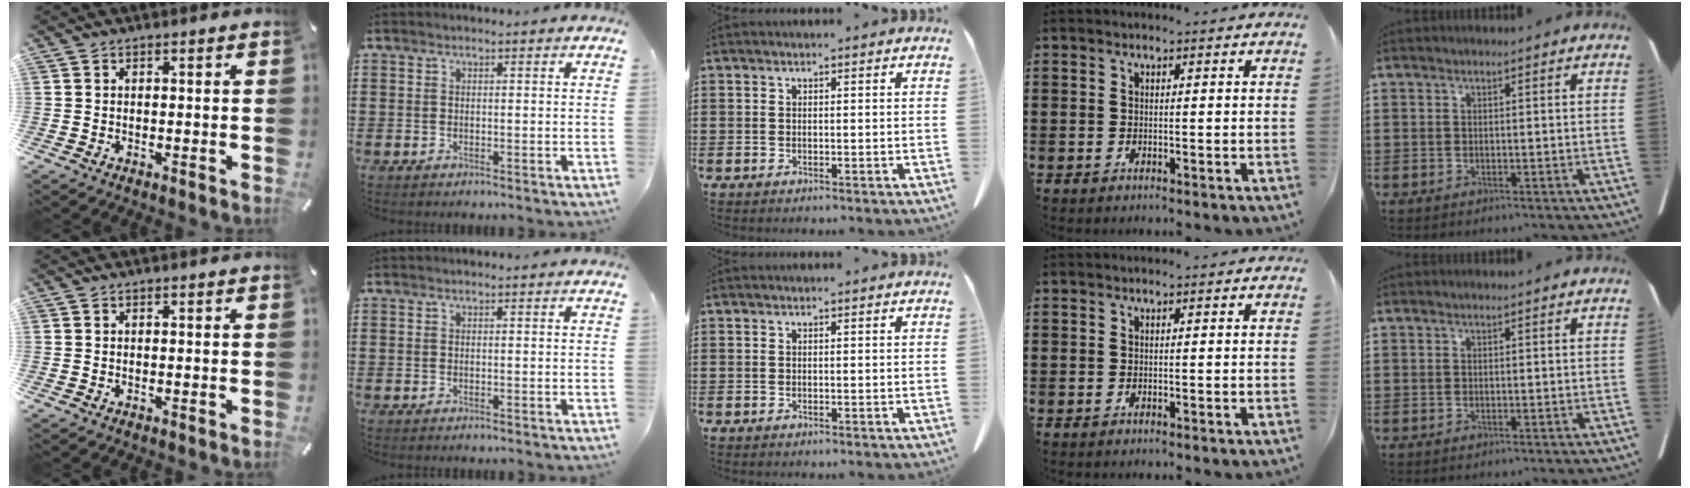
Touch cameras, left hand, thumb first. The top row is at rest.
{}